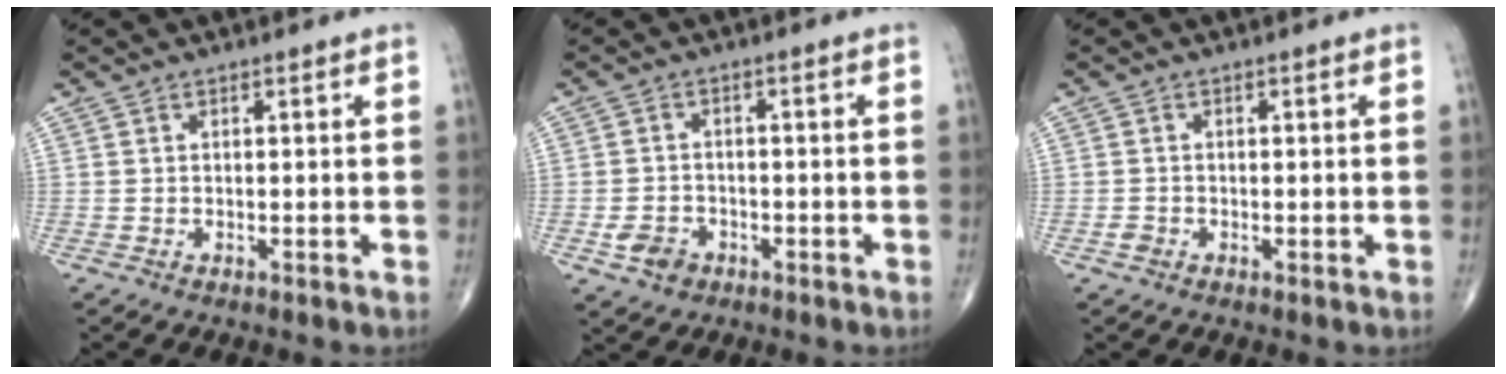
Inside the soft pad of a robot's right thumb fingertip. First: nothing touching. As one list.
[{"total": 4.5, "force": [-2.0, 3.5, 2.0], "torque": [-0.030, 0.011, -0.029]}, {"total": 1.3, "force": [-0.5, 1.0, 0.5], "torque": [-0.010, 0.003, -0.011]}]